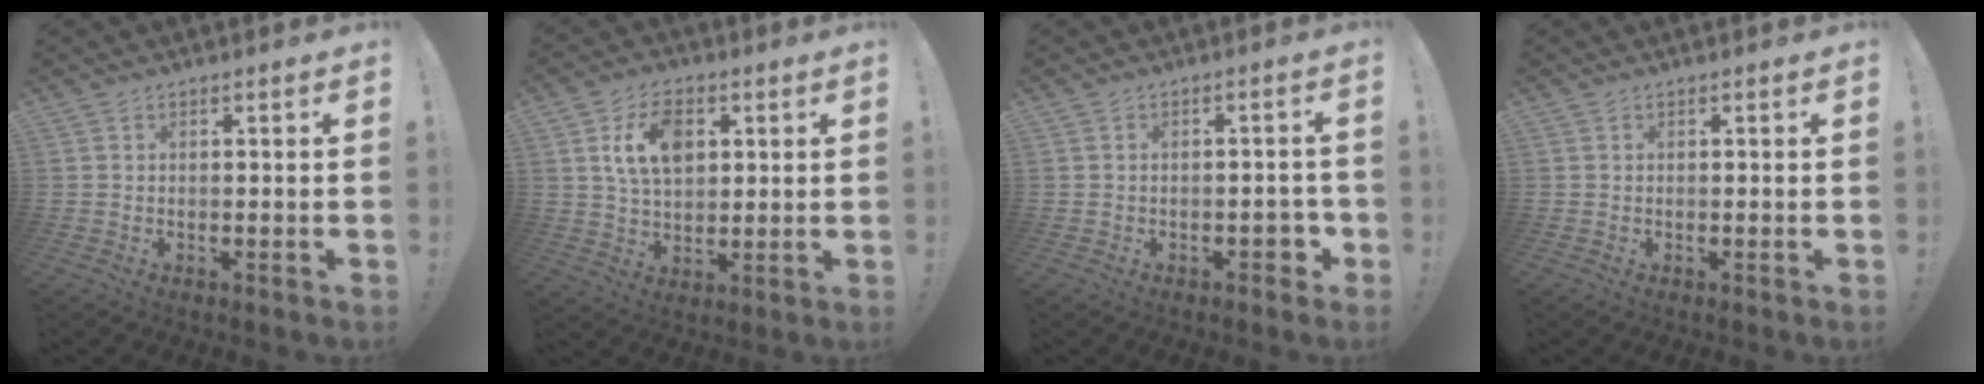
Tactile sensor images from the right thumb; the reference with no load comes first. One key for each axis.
{"total": 11.9, "fx": 3.8, "fy": 7.8, "fz": 8.2, "tx": -0.138, "ty": 0.005, "tz": 0.070}
{"total": 4.0, "fx": -1.9, "fy": 2.4, "fz": 2.6, "tx": -0.023, "ty": 0.010, "tz": -0.033}
{"total": 0.0}